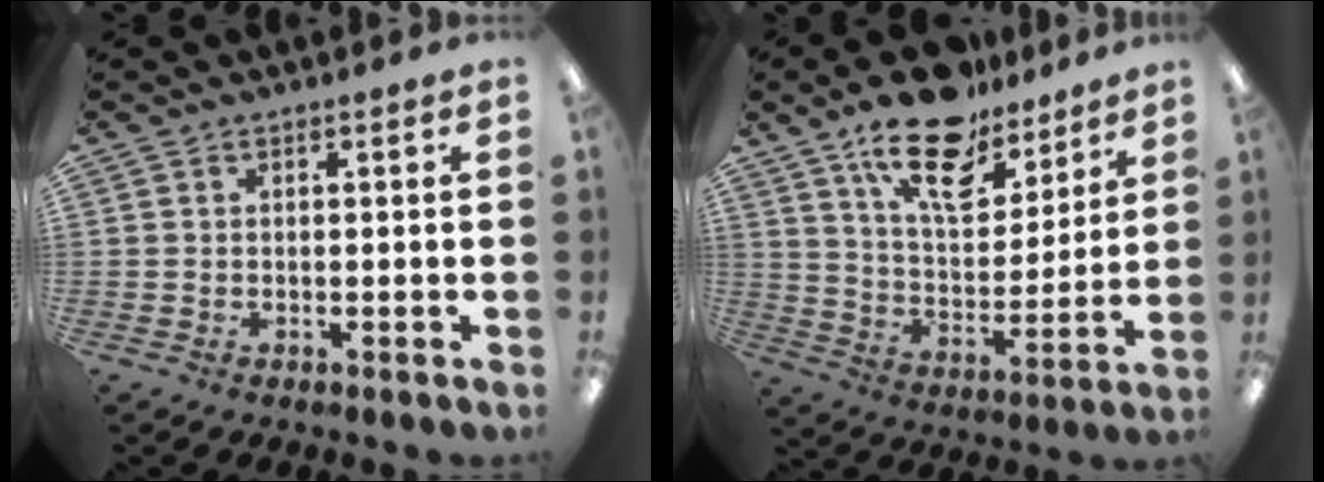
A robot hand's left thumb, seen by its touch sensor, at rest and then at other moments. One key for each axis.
{"total": 18.0, "fx": 12.9, "fy": 8.3, "fz": 9.4, "tx": -0.151, "ty": -0.073, "tz": 0.224}